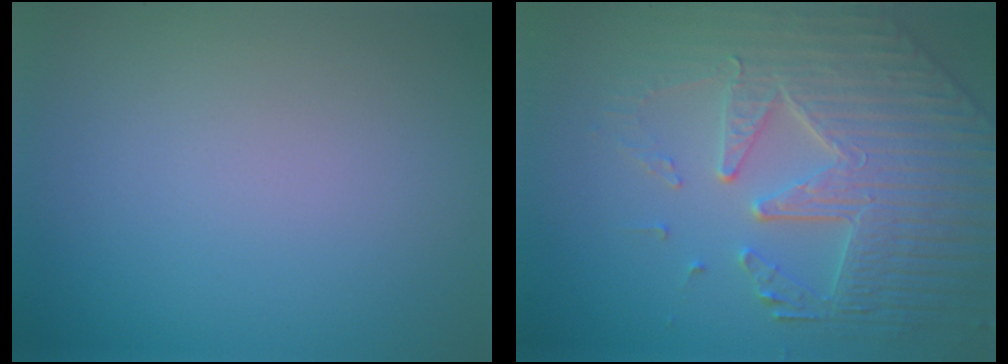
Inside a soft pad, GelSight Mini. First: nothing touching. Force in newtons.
{"total": 7.0, "press": 5.7, "slide": 4.2}